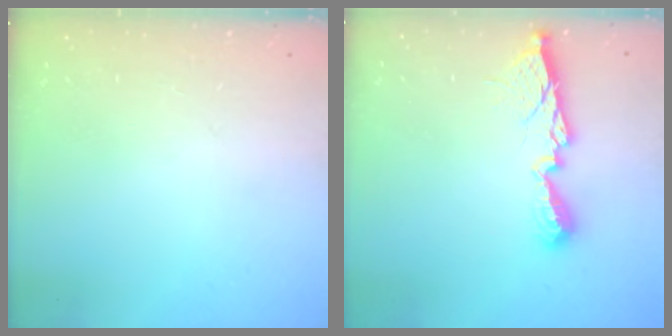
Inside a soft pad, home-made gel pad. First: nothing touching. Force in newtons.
{"total": 11.0, "press": 11.0, "slide": 0.4}